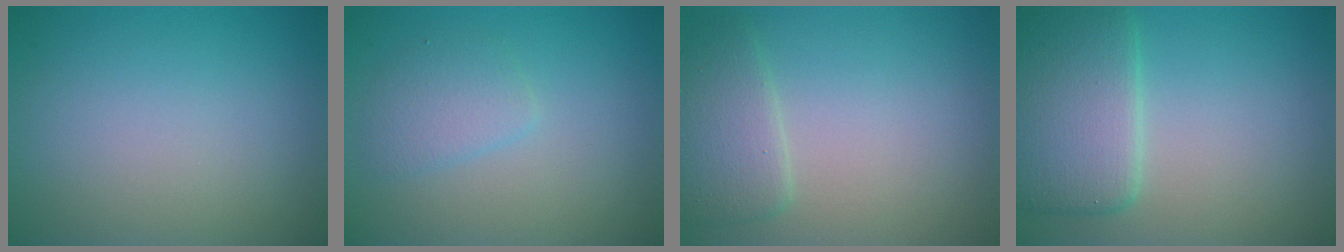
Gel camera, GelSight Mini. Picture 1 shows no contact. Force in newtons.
{"total": 2.0, "press": 2.0, "slide": 0.0}
{"total": 2.8, "press": 2.8, "slide": 0.2}
{"total": 6.4, "press": 6.4, "slide": 0.3}